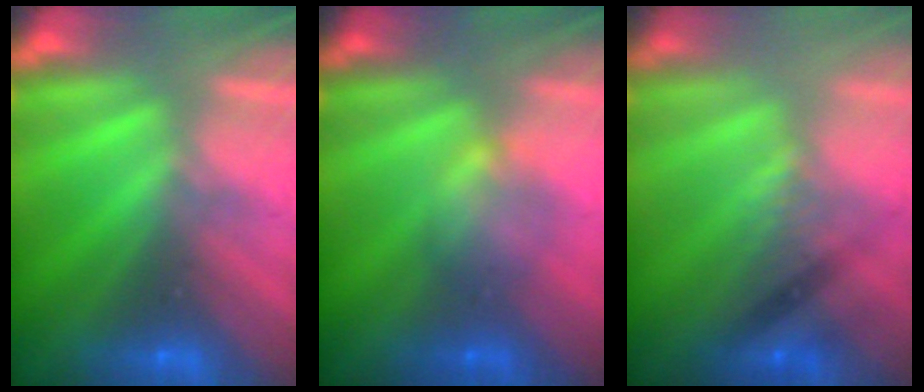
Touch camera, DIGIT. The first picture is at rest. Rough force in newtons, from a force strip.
{"total": 2.0}
{"total": 2.6}